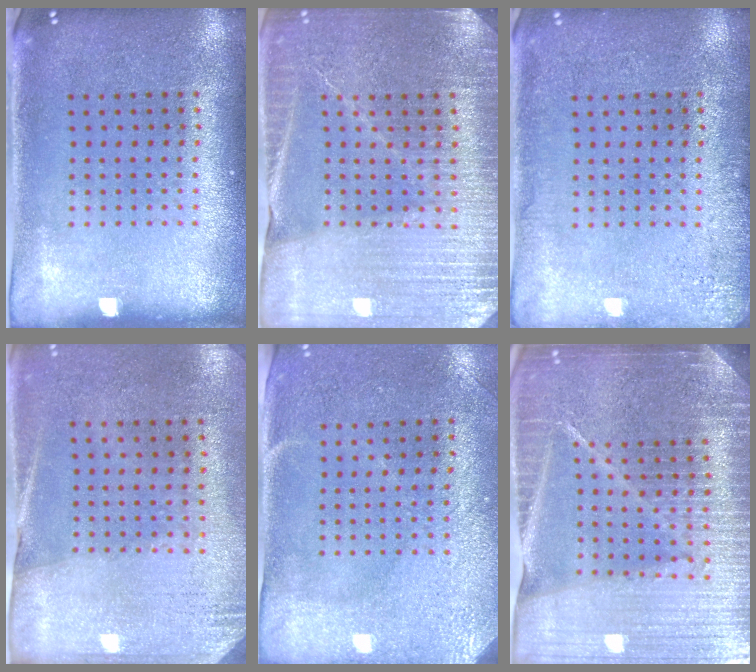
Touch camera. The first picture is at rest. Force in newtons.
{"total": 3.7, "press": 3.5, "slide": 1.0}
{"total": 2.3, "press": 2.2, "slide": 0.3}
{"total": 2.6, "press": 2.3, "slide": 1.4}
{"total": 2.9, "press": 2.4, "slide": 1.6}
{"total": 5.9, "press": 5.1, "slide": 2.8}